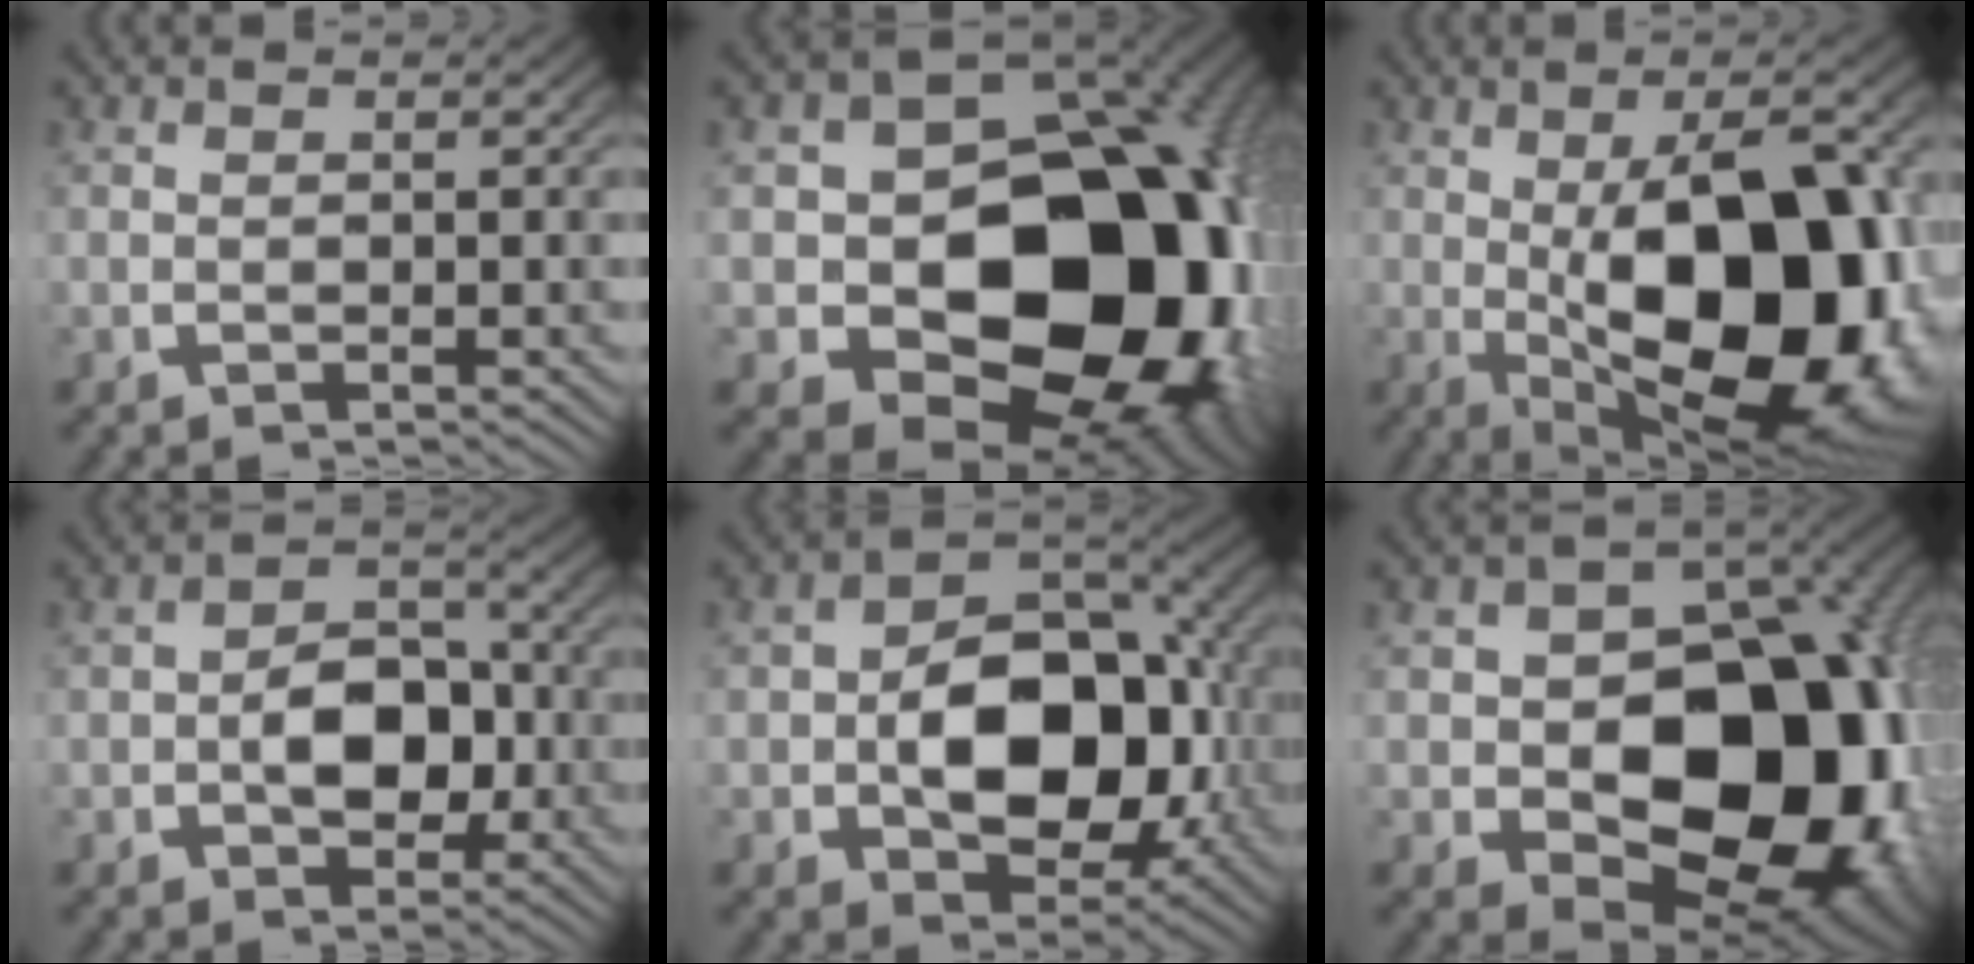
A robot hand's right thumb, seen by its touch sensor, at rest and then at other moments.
{"total": 29.8, "force": [-3.3, 20.1, 21.8], "torque": [-0.354, -0.105, -0.010]}
{"total": 20.7, "force": [-3.2, 11.4, 17.0], "torque": [-0.273, -0.060, -0.012]}
{"total": 6.2, "force": [-0.8, 4.3, 4.3], "torque": [-0.071, -0.016, -0.006]}
{"total": 12.4, "force": [-1.2, 8.3, 9.1], "torque": [-0.166, -0.026, -0.008]}
{"total": 23.3, "force": [-2.6, 15.5, 17.2], "torque": [-0.280, -0.086, -0.002]}